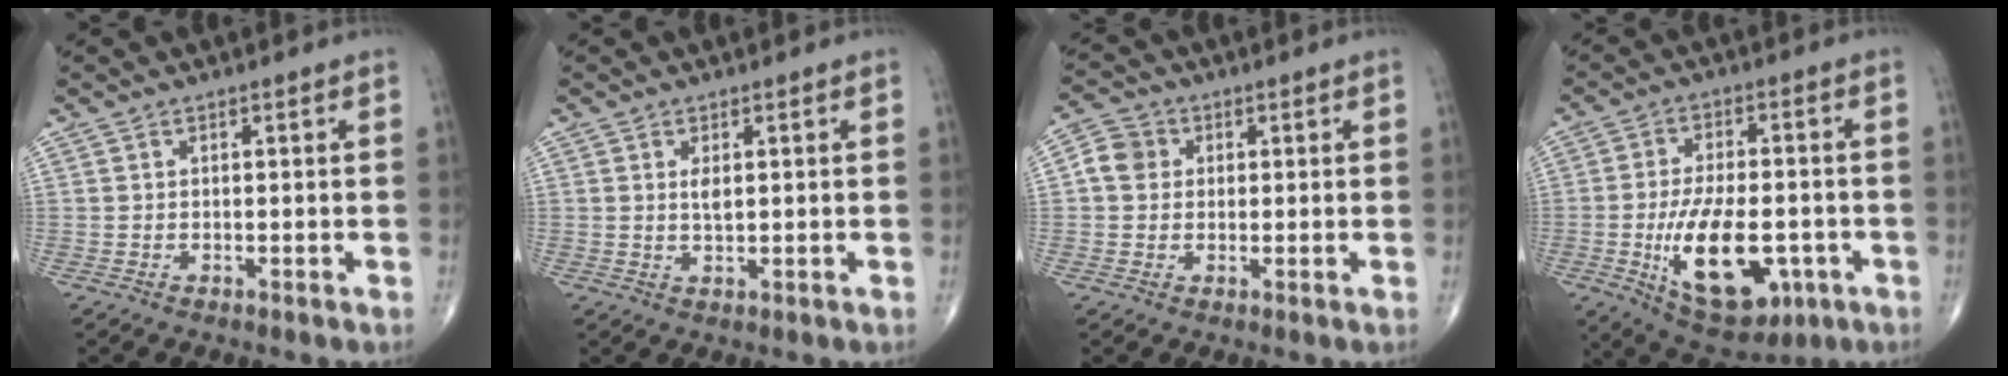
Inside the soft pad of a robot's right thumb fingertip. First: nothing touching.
{"total": 1.8, "force": [0.5, 0.7, 1.5], "torque": [-0.025, -0.007, 0.011]}
{"total": 4.8, "force": [0.7, 4.4, 2.0], "torque": [-0.025, 0.009, 0.003]}
{"total": 16.8, "force": [-4.7, 8.4, 13.8], "torque": [-0.215, 0.005, -0.059]}